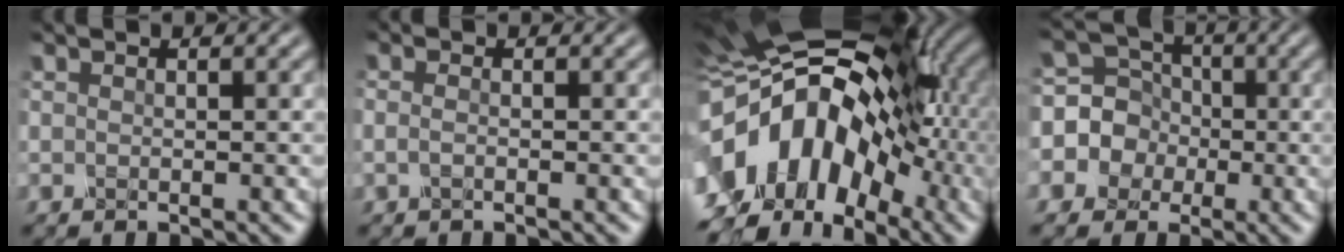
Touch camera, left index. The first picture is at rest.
{"total": 1.1, "force": [-0.4, 0.5, 0.9], "torque": [-0.024, -0.003, -0.019]}
{"total": 17.4, "force": [-4.6, 11.3, 12.4], "torque": [-0.233, 0.013, -0.093]}
{"total": 7.9, "force": [-1.2, 7.5, 2.1], "torque": [-0.057, 0.035, -0.063]}